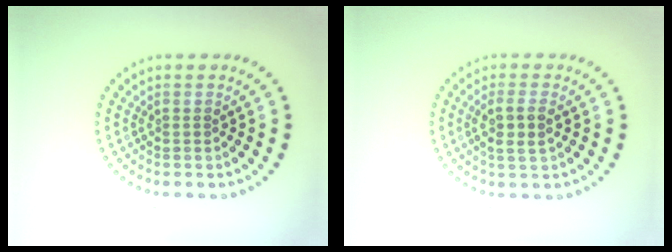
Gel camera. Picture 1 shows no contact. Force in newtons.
{"total": 2.5, "press": 2.2, "slide": 1.0}